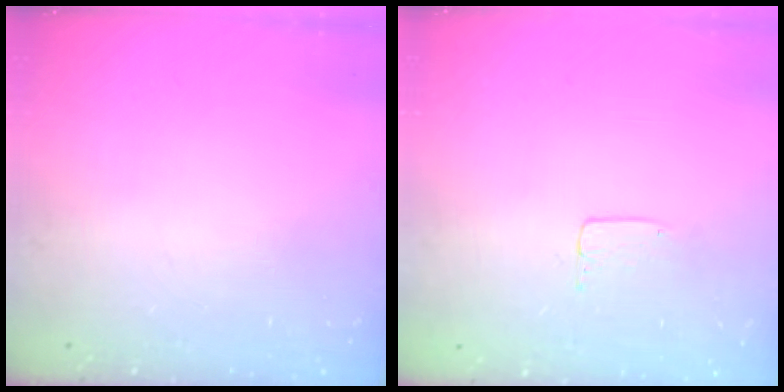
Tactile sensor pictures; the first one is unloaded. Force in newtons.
{"total": 3.5, "press": 3.5, "slide": 0.2}